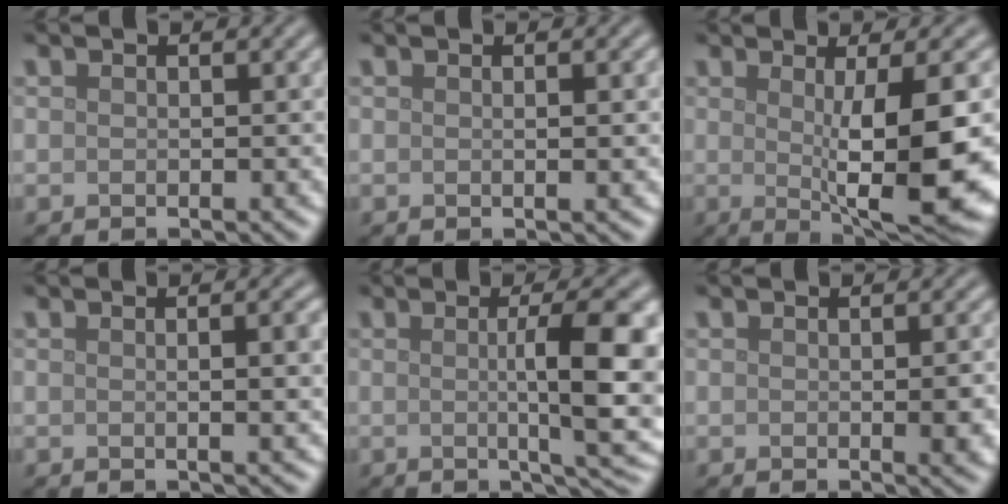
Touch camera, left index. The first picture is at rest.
{"total": 1.3, "force": [0.1, 0.3, 1.3], "torque": [-0.015, 0.003, -0.001]}
{"total": 10.4, "force": [-0.5, 2.1, 10.2], "torque": [-0.140, -0.013, -0.001]}
{"total": 3.5, "force": [0.3, 1.0, 3.4], "torque": [-0.035, 0.006, 0.002]}
{"total": 8.3, "force": [0.1, 1.9, 8.1], "torque": [-0.105, -0.001, 0.003]}
{"total": 2.7, "force": [-0.2, 0.6, 2.7], "torque": [-0.031, -0.001, -0.001]}